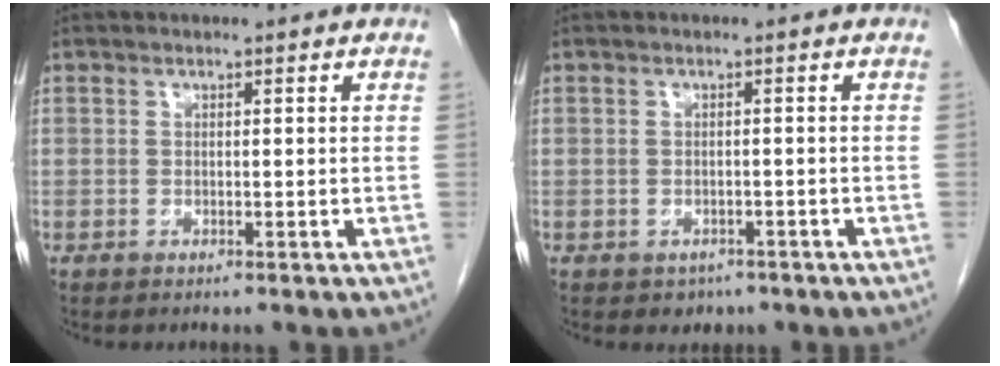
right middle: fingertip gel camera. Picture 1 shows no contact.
{"total": 2.3, "force": [-1.4, 1.7, 0.6], "torque": [-0.008, 0.004, -0.013]}